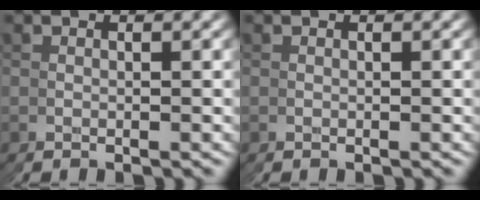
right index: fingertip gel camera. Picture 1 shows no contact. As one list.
[{"total": 0.0}]